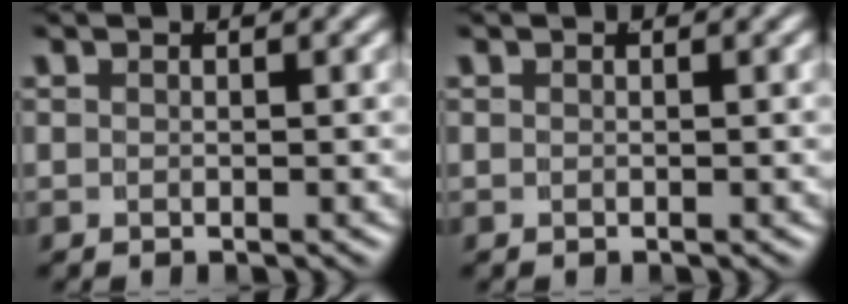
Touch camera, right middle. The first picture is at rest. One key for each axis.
{"total": 0.0}